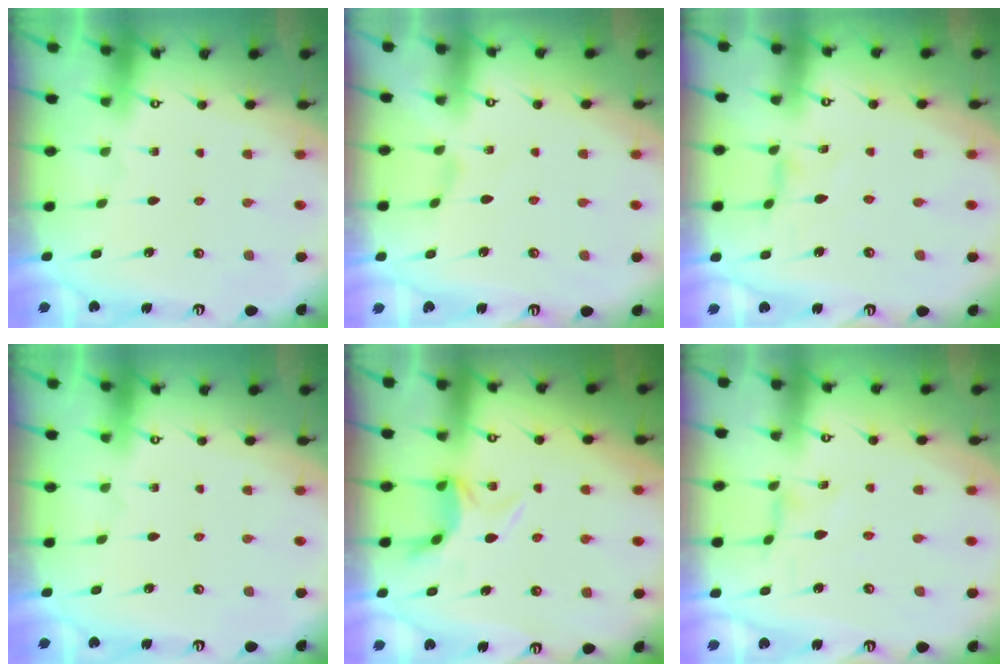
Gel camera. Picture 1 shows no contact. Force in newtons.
{"total": 0.0}
{"total": 2.0, "press": 1.9, "slide": 0.4}
{"total": 0.0}
{"total": 5.6, "press": 5.5, "slide": 1.2}
{"total": 0.0}